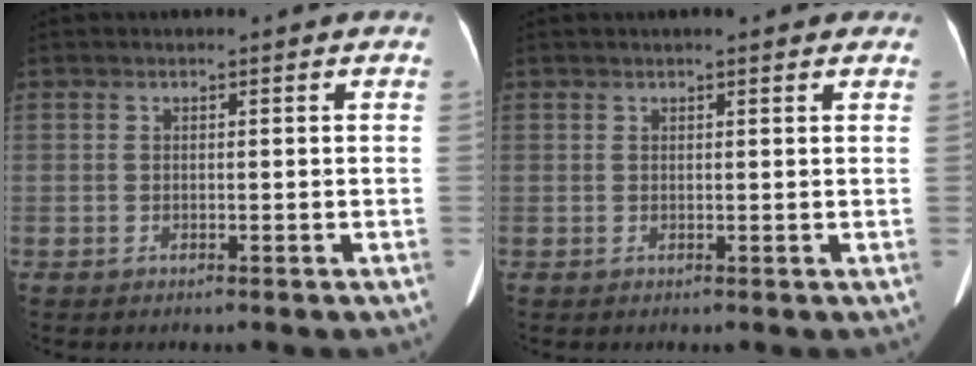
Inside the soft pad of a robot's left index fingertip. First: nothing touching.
{"total": 3.3, "force": [2.5, 0.7, 2.0], "torque": [-0.019, 0.019, 0.028]}